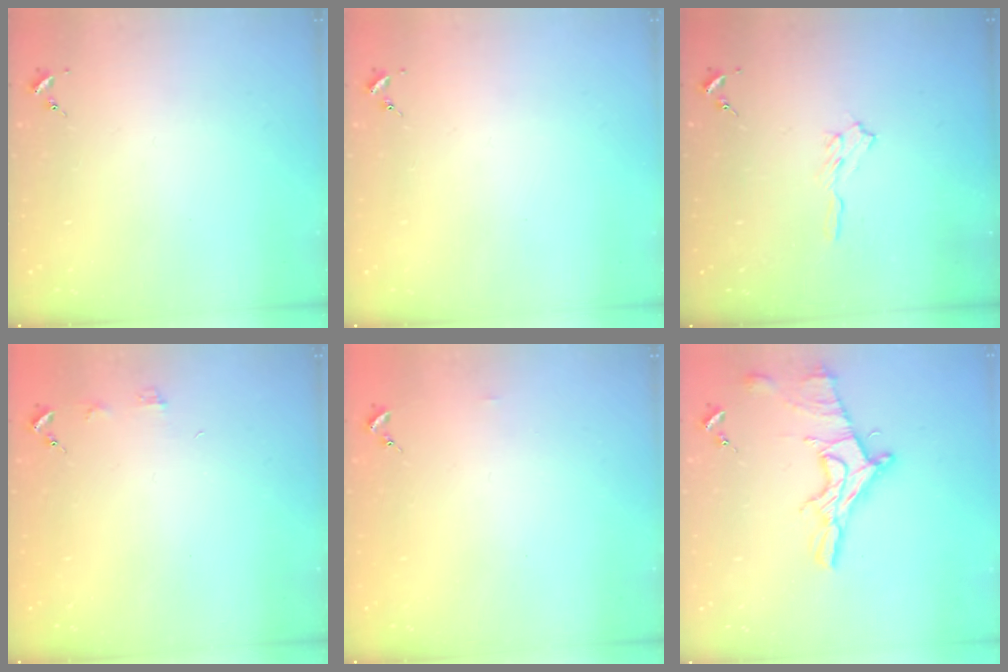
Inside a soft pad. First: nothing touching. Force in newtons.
{"total": 0.0}
{"total": 5.8, "press": 5.7, "slide": 0.6}
{"total": 3.9, "press": 3.8, "slide": 0.5}
{"total": 3.2, "press": 3.2, "slide": 0.4}
{"total": 14.1, "press": 14.1, "slide": 1.3}